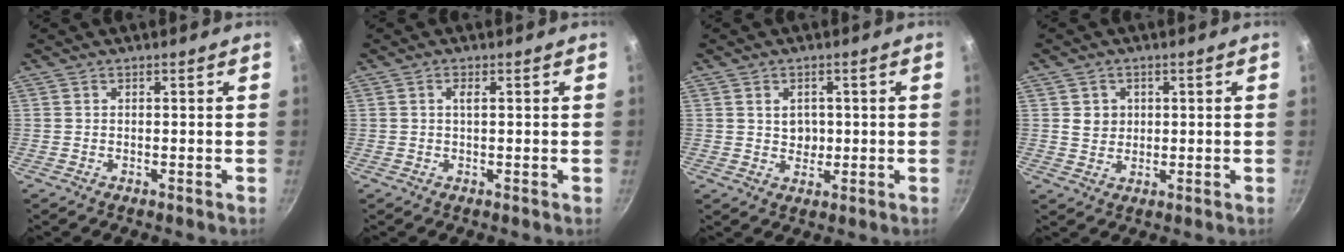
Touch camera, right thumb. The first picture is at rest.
{"total": 1.2, "force": [0.2, 0.2, 1.2], "torque": [-0.026, 0.001, 0.003]}
{"total": 3.6, "force": [0.5, 3.0, 1.9], "torque": [-0.015, -0.006, 0.008]}
{"total": 3.6, "force": [0.7, 3.2, 1.3], "torque": [-0.005, 0.003, 0.015]}